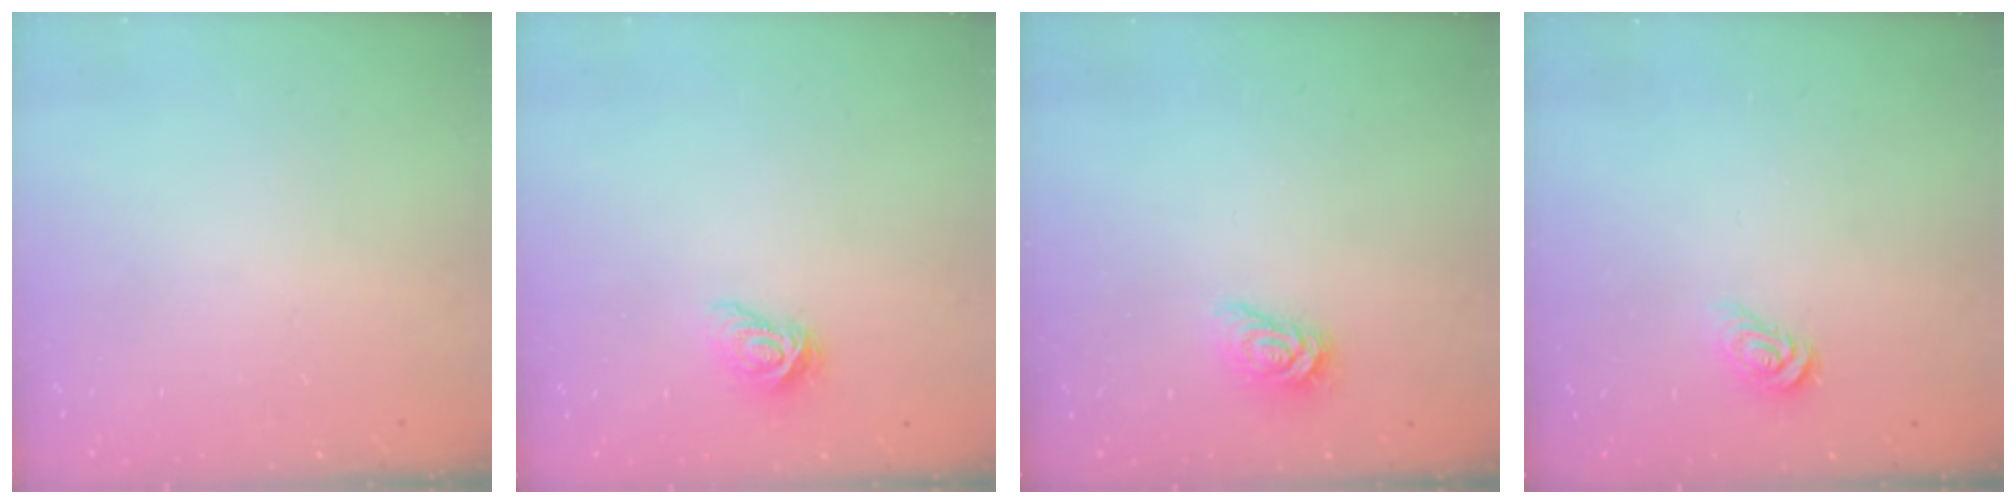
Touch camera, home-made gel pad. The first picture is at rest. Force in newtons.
{"total": 5.4, "press": 5.4, "slide": 0.6}
{"total": 5.2, "press": 5.2, "slide": 0.1}
{"total": 4.6, "press": 4.5, "slide": 0.5}